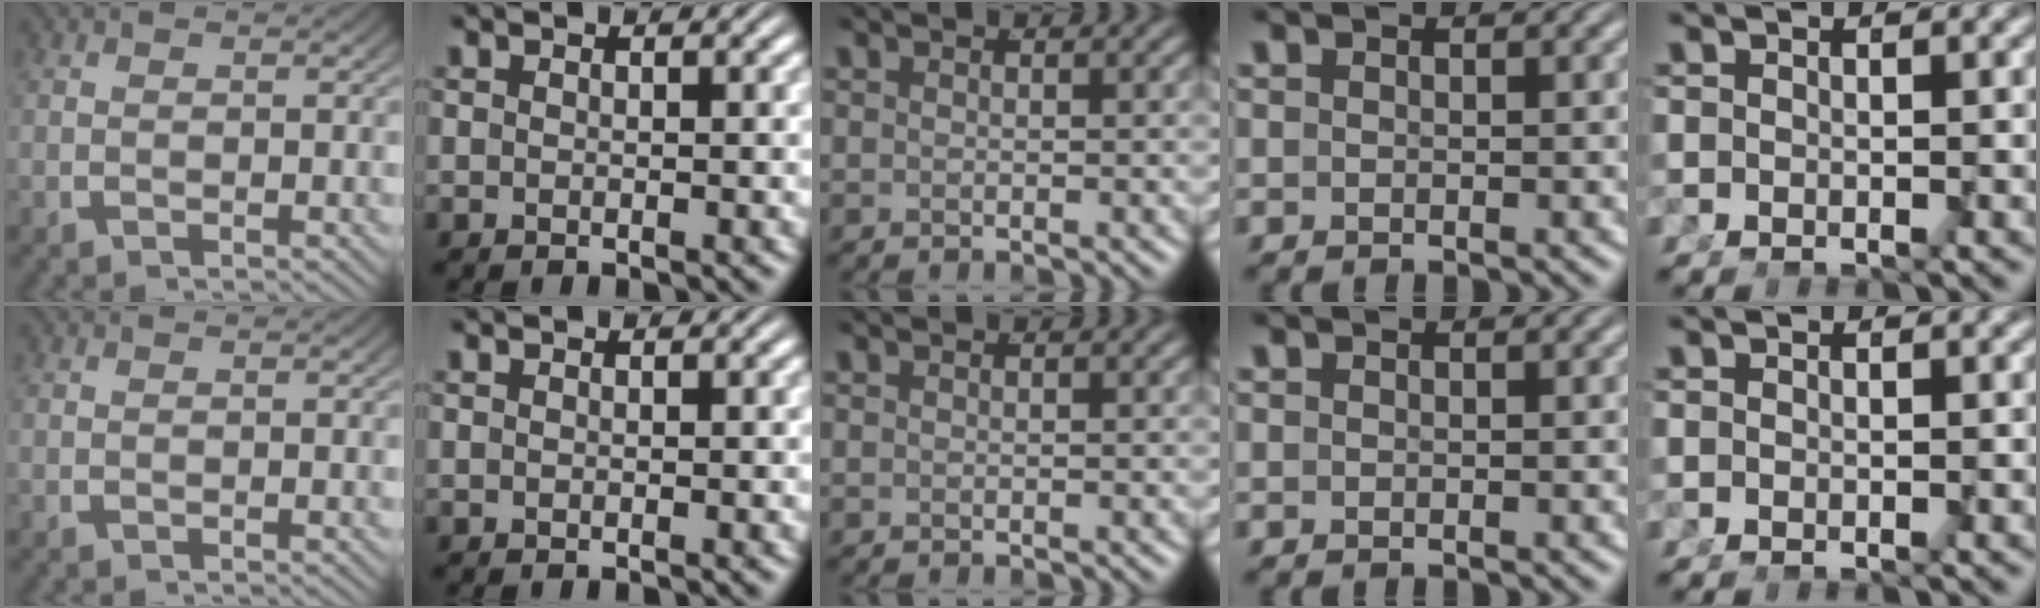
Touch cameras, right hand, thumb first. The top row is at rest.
{}